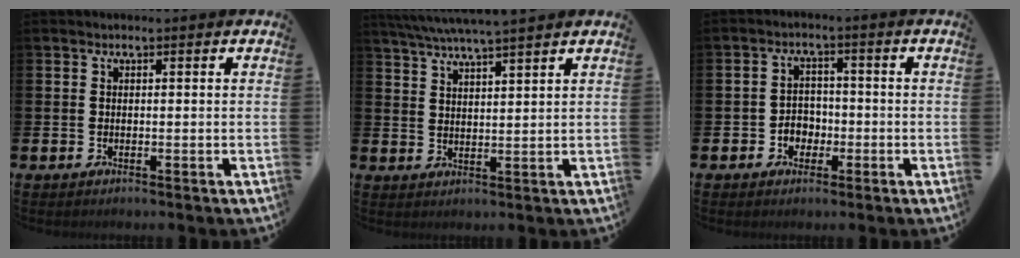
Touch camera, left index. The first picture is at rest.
{"total": 5.4, "force": [5.0, -0.4, 1.8], "torque": [-0.054, -0.017, 0.091]}
{"total": 3.1, "force": [-1.4, 2.6, 1.1], "torque": [-0.016, 0.001, -0.035]}